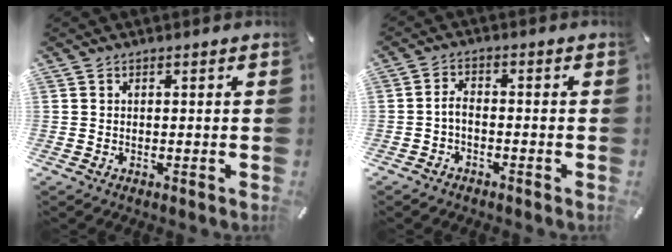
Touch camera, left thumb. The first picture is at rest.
{"total": 3.0, "force": [-1.5, 1.7, 1.9], "torque": [-0.043, 0.008, -0.032]}